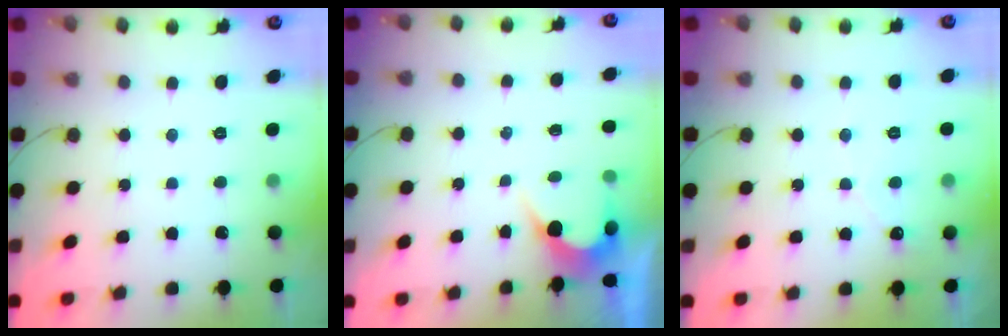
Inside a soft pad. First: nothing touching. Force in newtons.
{"total": 3.2, "press": 3.2, "slide": 0.2}
{"total": 2.4, "press": 2.4, "slide": 0.1}